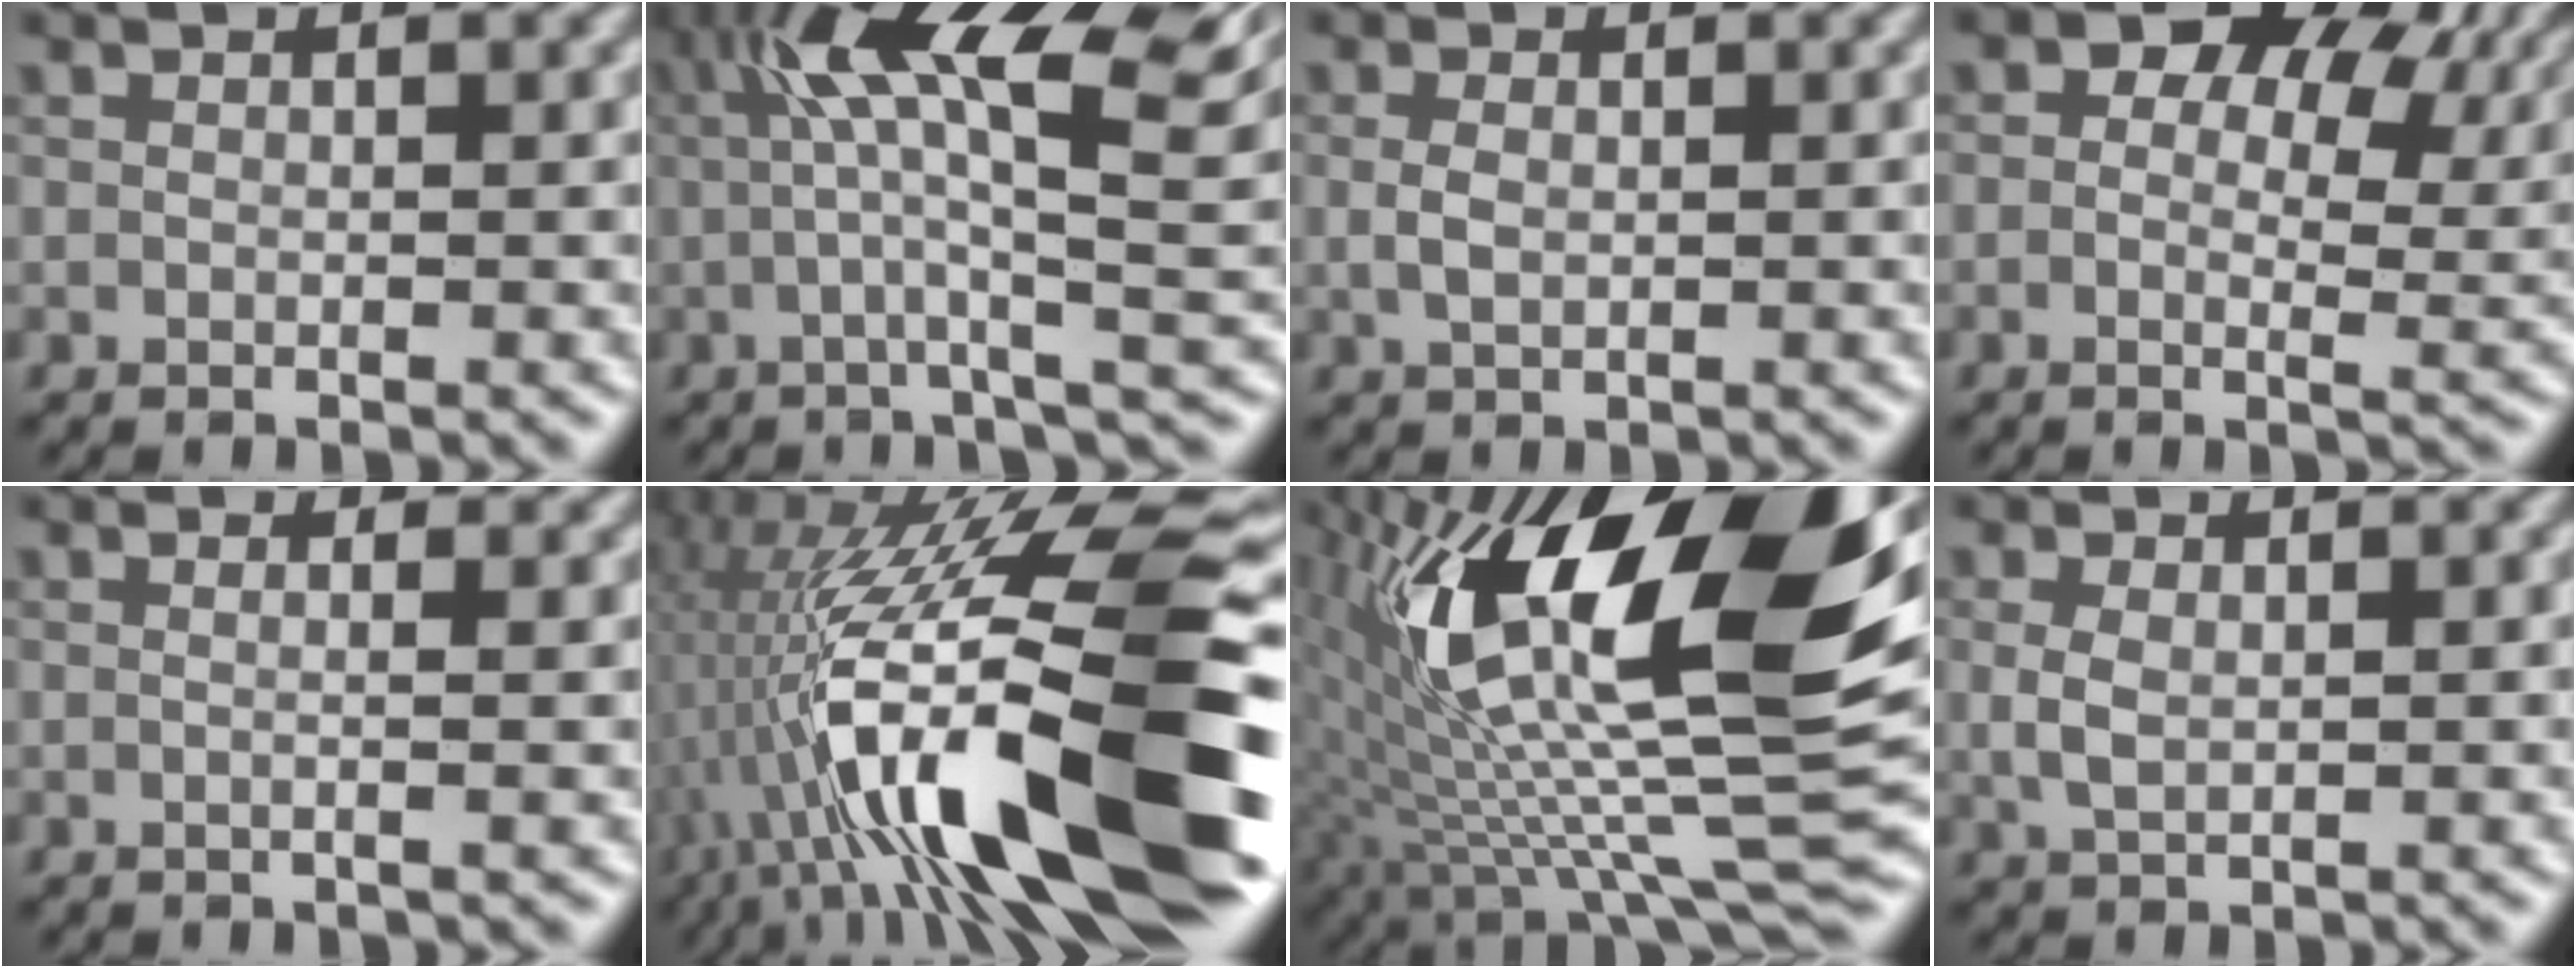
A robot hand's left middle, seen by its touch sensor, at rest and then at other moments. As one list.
[{"total": 12.4, "force": [3.2, 2.6, 11.8], "torque": [-0.192, 0.021, 0.054]}, {"total": 1.4, "force": [0.1, 0.8, 1.2], "torque": [-0.028, -0.001, 0.002]}, {"total": 13.0, "force": [5.3, 7.6, 9.2], "torque": [-0.098, 0.032, 0.066]}, {"total": 2.9, "force": [0.7, 1.5, 2.5], "torque": [-0.006, 0.010, -0.024]}, {"total": 18.4, "force": [-4.6, 4.8, 17.2], "torque": [-0.294, 0.021, -0.078]}, {"total": 17.8, "force": [3.2, 5.9, 16.5], "torque": [-0.293, 0.002, 0.054]}, {"total": 1.7, "force": [0.2, 1.0, 1.4], "torque": [-0.035, -0.001, 0.007]}]